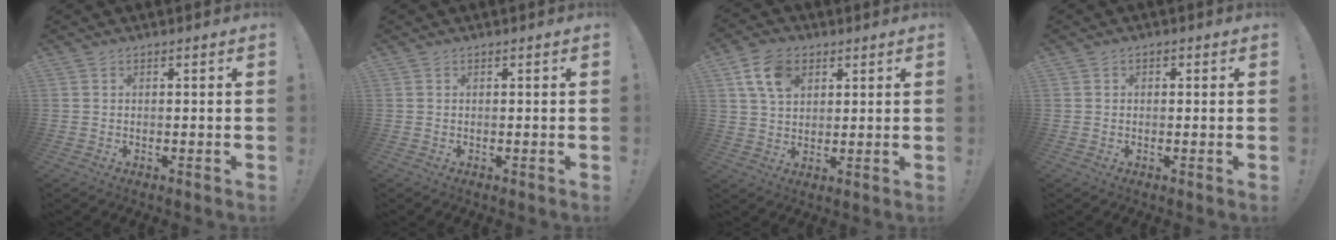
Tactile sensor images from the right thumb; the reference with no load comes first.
{"total": 0.0}
{"total": 10.1, "force": [4.4, 6.8, 6.0], "torque": [-0.104, 0.003, 0.088]}
{"total": 1.2, "force": [-0.3, 1.0, 0.5], "torque": [-0.008, 0.005, -0.006]}